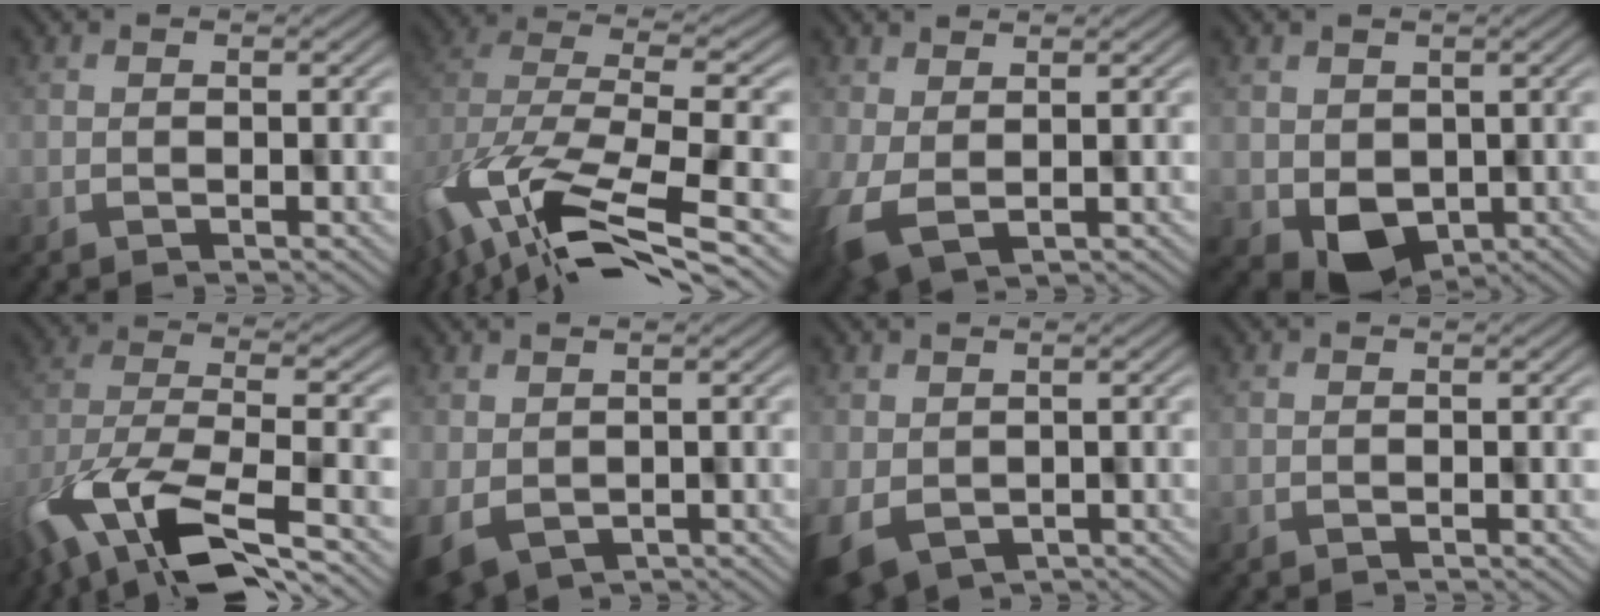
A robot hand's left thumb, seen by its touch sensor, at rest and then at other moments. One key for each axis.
{"total": 13.7, "fx": -4.5, "fy": 6.6, "fz": 11.1, "tx": -0.258, "ty": -0.034, "tz": -0.049}
{"total": 5.0, "fx": -0.8, "fy": 2.7, "fz": 4.1, "tx": -0.100, "ty": -0.021, "tz": -0.008}
{"total": 6.6, "fx": -1.0, "fy": 5.4, "fz": 3.6, "tx": -0.068, "ty": -0.037, "tz": 0.007}
{"total": 14.1, "fx": -6.8, "fy": 6.4, "fz": 10.5, "tx": -0.246, "ty": -0.036, "tz": -0.107}
{"total": 5.0, "fx": -1.7, "fy": 3.5, "fz": 3.2, "tx": -0.069, "ty": -0.029, "tz": -0.015}
{"total": 5.6, "fx": -2.0, "fy": 3.9, "fz": 3.5, "tx": -0.076, "ty": -0.034, "tz": -0.019}
{"total": 0.0}